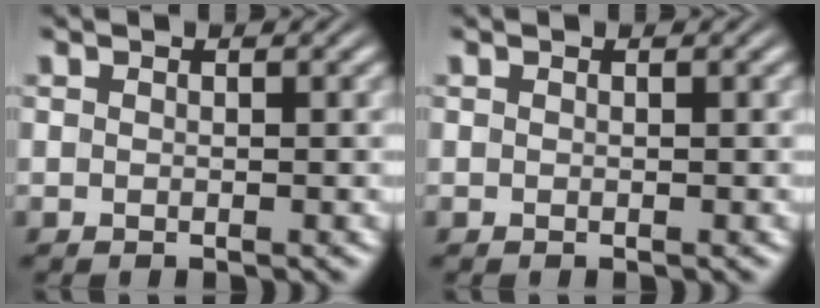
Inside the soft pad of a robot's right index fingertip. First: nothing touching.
{"total": 0.0}